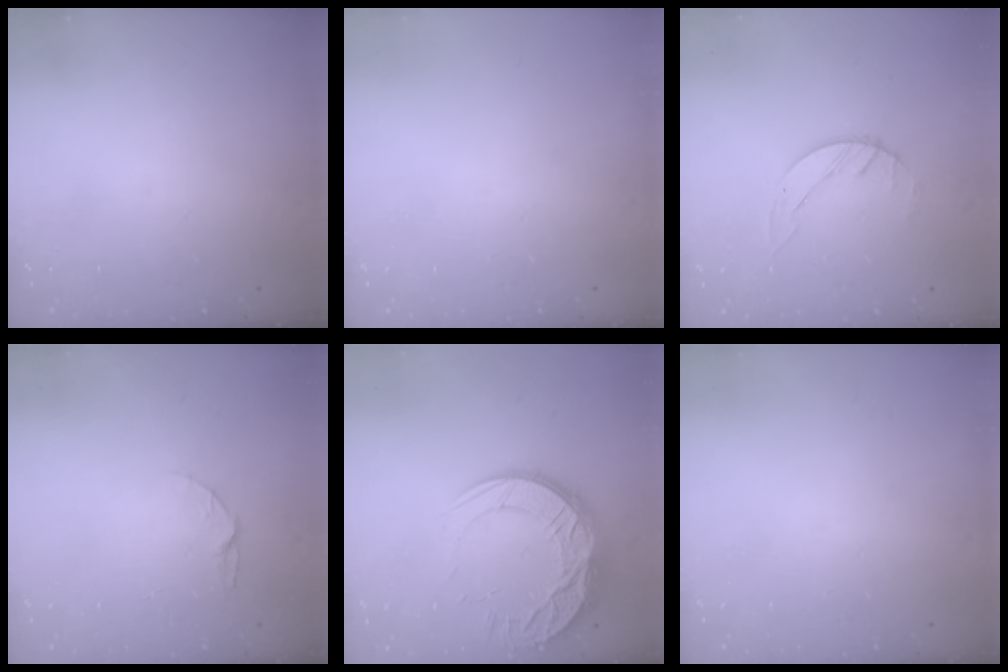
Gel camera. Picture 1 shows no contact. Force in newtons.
{"total": 0.0}
{"total": 1.4, "press": 1.4, "slide": 0.2}
{"total": 5.2, "press": 5.2, "slide": 0.6}
{"total": 16.5, "press": 16.5, "slide": 1.4}
{"total": 0.0}